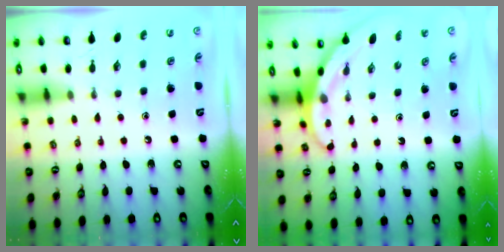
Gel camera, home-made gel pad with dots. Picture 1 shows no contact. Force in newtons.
{"total": 3.1, "press": 3.1, "slide": 0.1}